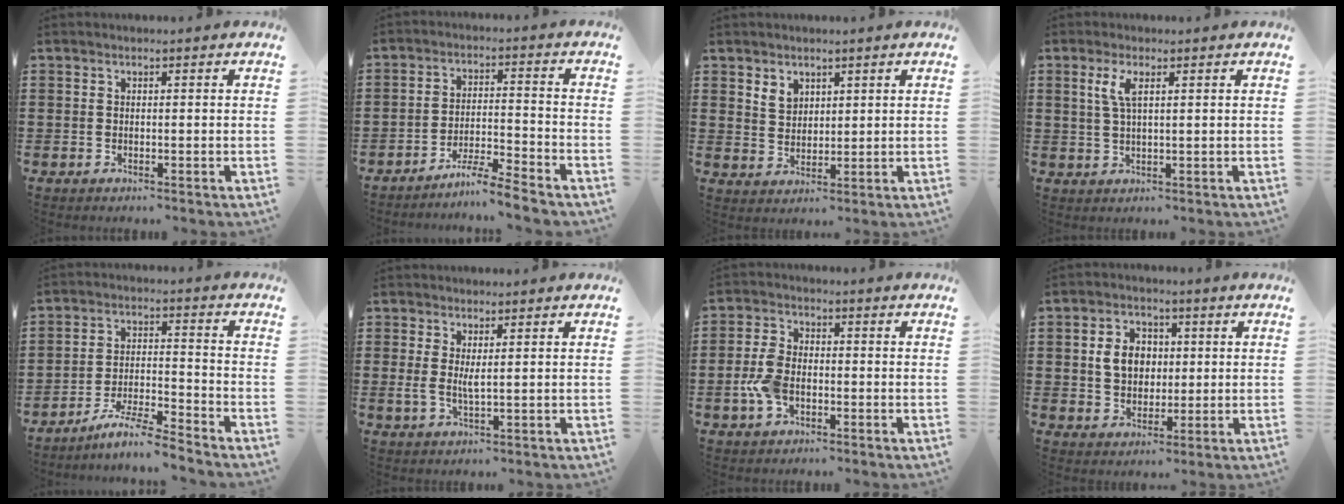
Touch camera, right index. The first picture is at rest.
{"total": 5.5, "force": [-5.1, -0.5, 1.9], "torque": [-0.041, -0.009, -0.102]}
{"total": 3.1, "force": [2.1, 2.2, 0.6], "torque": [-0.021, 0.008, 0.040]}
{"total": 3.5, "force": [1.4, 1.1, 3.1], "torque": [-0.065, 0.006, 0.022]}
{"total": 6.6, "force": [-6.0, -0.3, 2.6], "torque": [-0.055, -0.004, -0.117]}
{"total": 2.8, "force": [0.9, 0.7, 2.5], "torque": [-0.053, -0.001, 0.017]}
{"total": 5.5, "force": [-1.6, 3.3, 4.1], "torque": [-0.098, 0.000, -0.033]}
{"total": 6.2, "force": [0.8, 4.9, 3.6], "torque": [-0.086, 0.011, 0.008]}